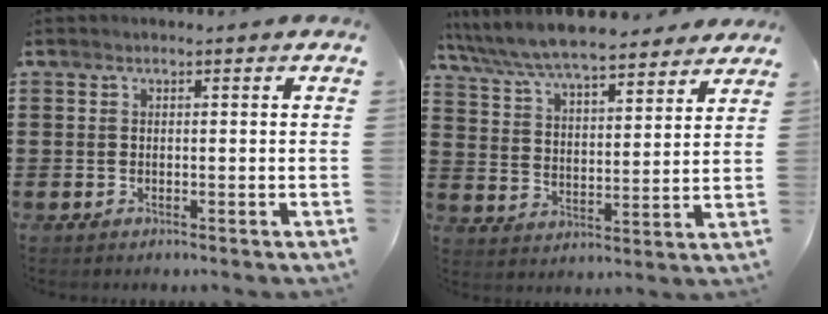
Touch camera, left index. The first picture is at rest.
{"total": 7.7, "force": [7.2, 0.7, 2.6], "torque": [-0.081, -0.040, 0.126]}